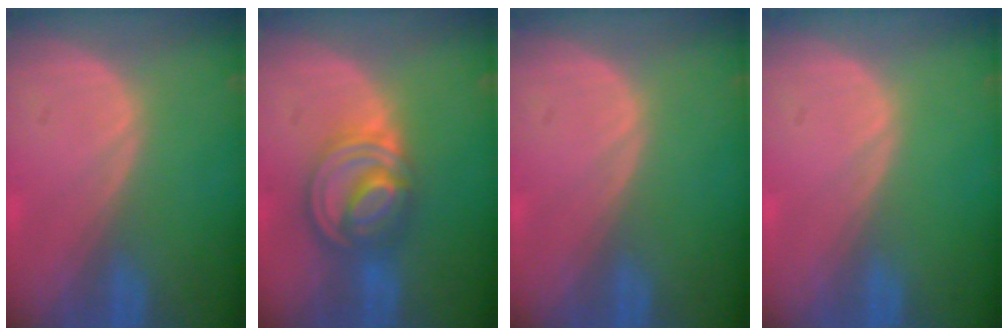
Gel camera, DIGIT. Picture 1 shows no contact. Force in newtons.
{"total": 8.0, "press": 6.9, "slide": 4.1}
{"total": 0.0}
{"total": 0.0}